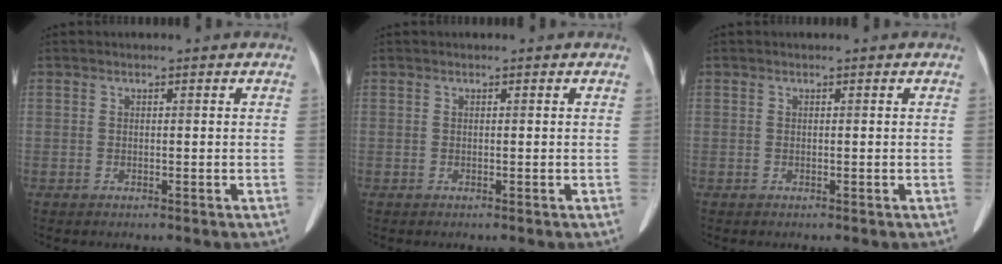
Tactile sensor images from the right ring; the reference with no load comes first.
{"total": 0.0}
{"total": 0.0}